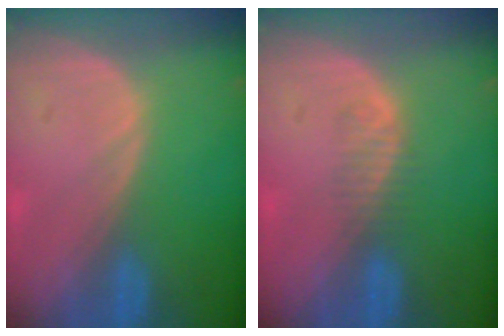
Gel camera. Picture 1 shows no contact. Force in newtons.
{"total": 1.9, "press": 1.6, "slide": 1.0}